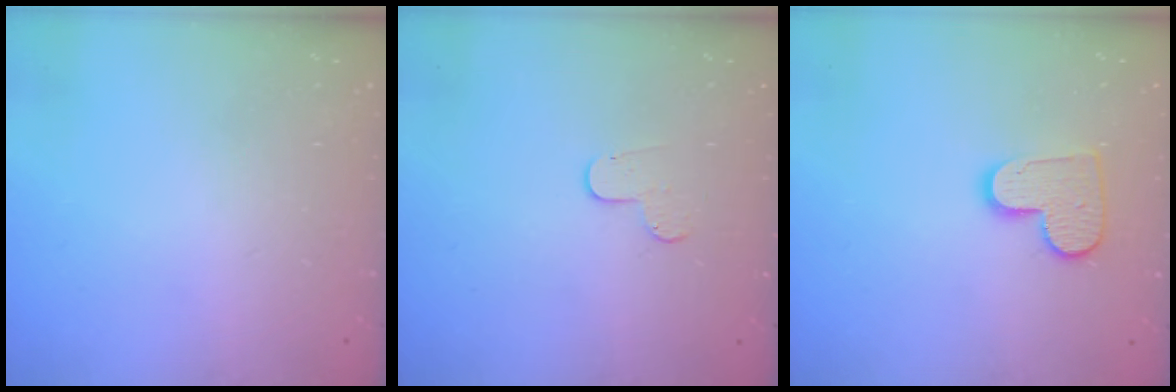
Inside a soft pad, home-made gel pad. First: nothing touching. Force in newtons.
{"total": 4.5, "press": 4.5, "slide": 0.4}
{"total": 9.7, "press": 9.7, "slide": 0.5}